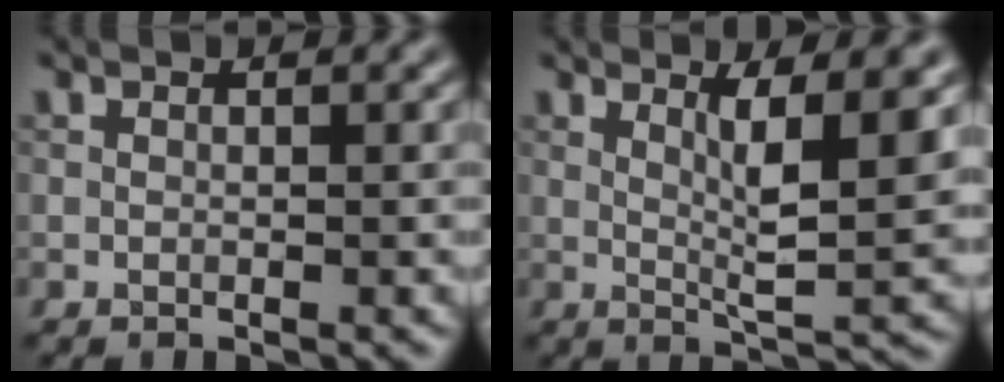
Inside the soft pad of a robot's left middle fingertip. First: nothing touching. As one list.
[{"total": 5.5, "force": [1.5, 0.9, 5.1], "torque": [-0.089, -0.008, 0.029]}]